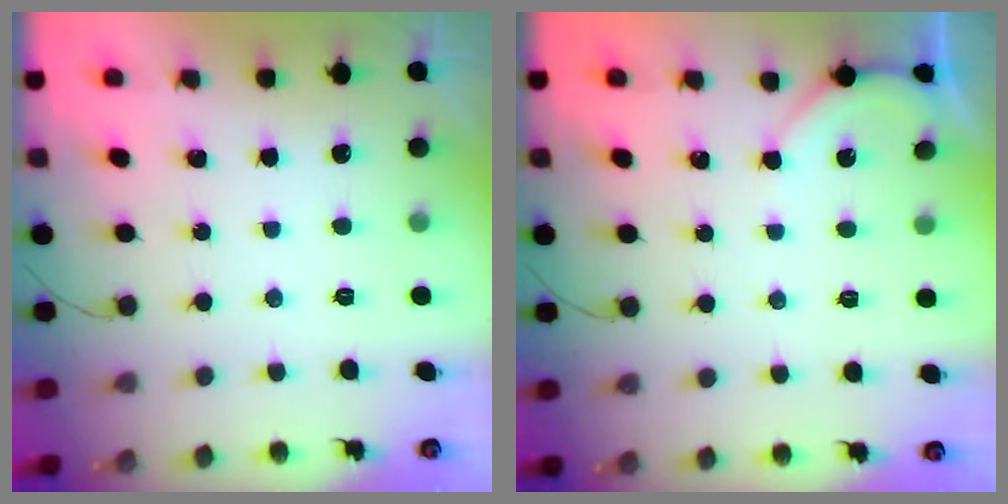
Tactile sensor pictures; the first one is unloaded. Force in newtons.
{"total": 2.0, "press": 2.0, "slide": 0.2}